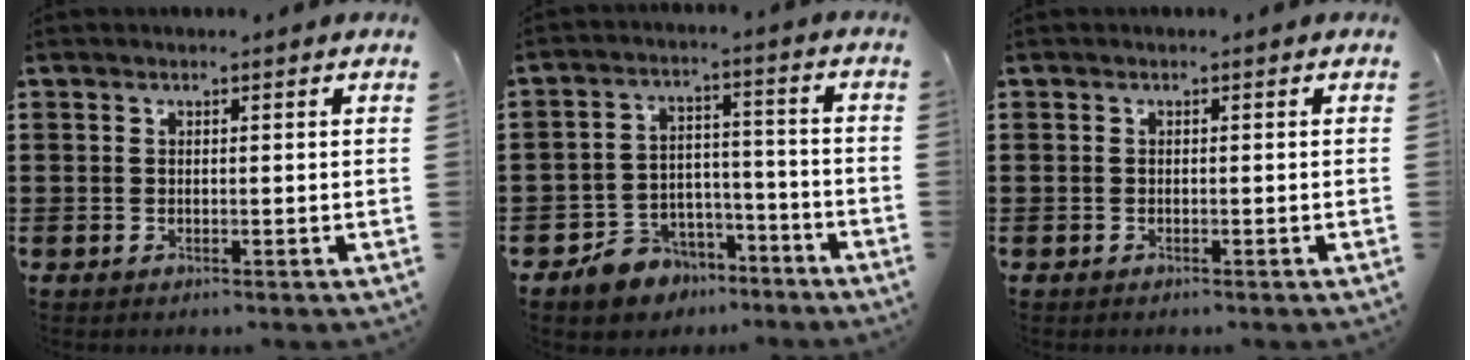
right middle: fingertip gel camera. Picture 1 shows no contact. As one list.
[{"total": 6.9, "force": [-5.9, 3.5, 0.3], "torque": [-0.022, 0.025, -0.119]}, {"total": 0.5, "force": [-0.5, 0.2, 0.0], "torque": [0.000, 0.001, -0.011]}]